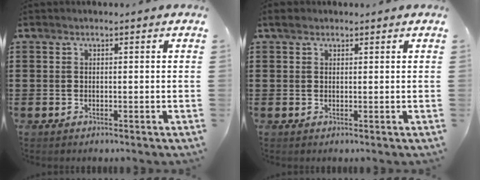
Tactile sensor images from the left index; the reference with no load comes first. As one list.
[{"total": 1.4, "force": [0.9, 0.8, 0.6], "torque": [-0.014, 0.006, 0.018]}]